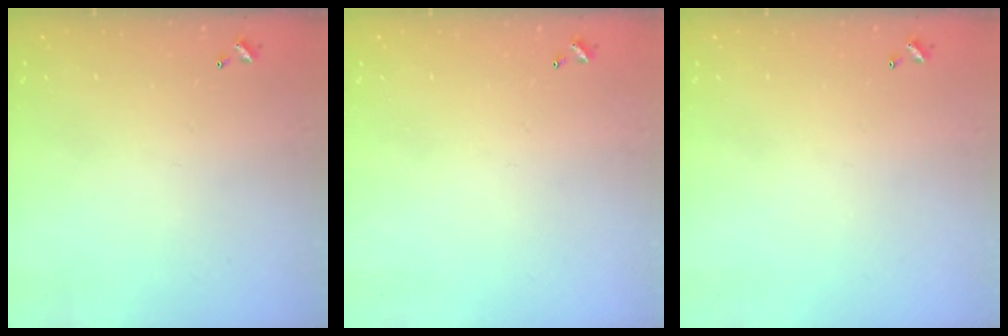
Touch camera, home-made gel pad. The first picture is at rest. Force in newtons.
{"total": 0.0}
{"total": 0.0}